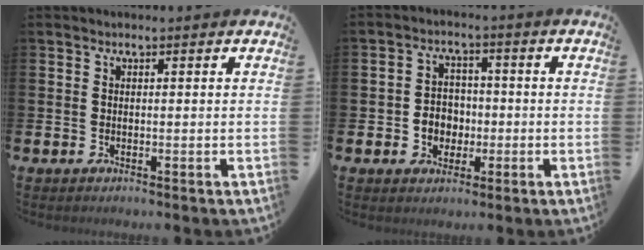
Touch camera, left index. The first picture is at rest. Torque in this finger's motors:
{"motor_torque": [0.52, 0.50, 0.10, 0.03]}